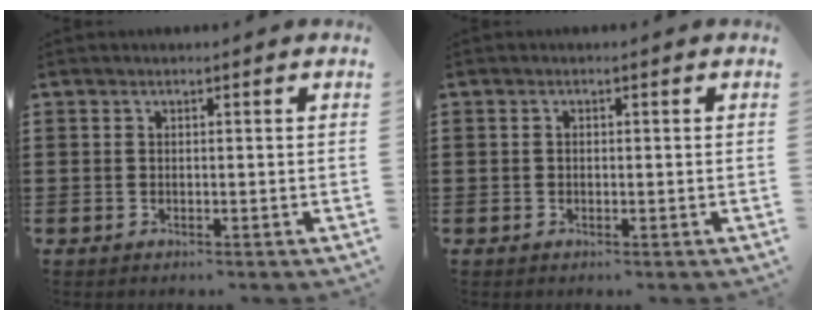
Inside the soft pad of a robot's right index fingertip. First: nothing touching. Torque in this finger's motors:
{"motor_torque": [-0.24, 0.20, -0.02, -0.01]}